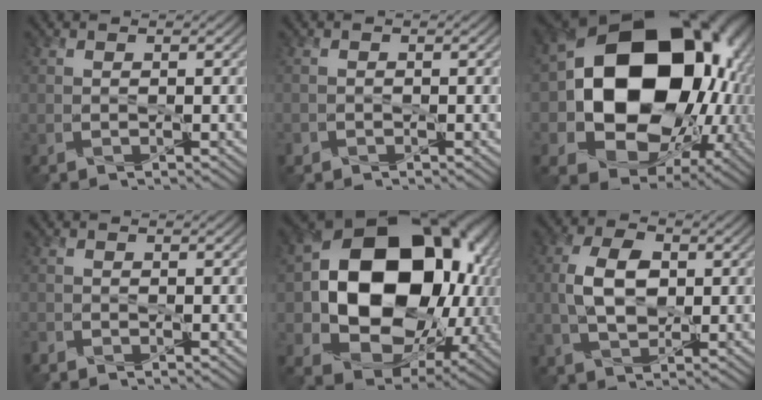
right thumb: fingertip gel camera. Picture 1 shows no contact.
{"total": 0.9, "force": [-0.7, 0.6, 0.0], "torque": [0.001, -0.004, -0.016]}
{"total": 21.6, "force": [0.9, 17.0, 13.3], "torque": [-0.267, -0.054, 0.051]}
{"total": 1.0, "force": [-1.0, 0.2, 0.1], "torque": [-0.003, -0.004, -0.024]}
{"total": 19.7, "force": [0.5, 15.1, 12.6], "torque": [-0.230, -0.041, 0.036]}
{"total": 6.6, "force": [0.3, 4.1, 5.1], "torque": [-0.116, 0.003, 0.000]}